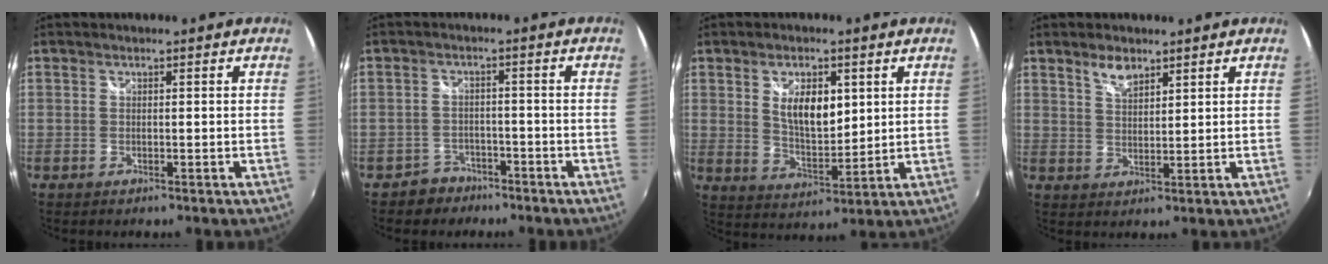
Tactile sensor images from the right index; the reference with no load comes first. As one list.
[{"total": 4.5, "force": [-3.2, 3.2, -0.2], "torque": [-0.008, 0.017, -0.052]}, {"total": 8.7, "force": [2.7, 4.2, 7.1], "torque": [-0.122, -0.002, 0.054]}, {"total": 4.2, "force": [3.0, 1.8, 2.3], "torque": [-0.036, 0.004, 0.055]}]